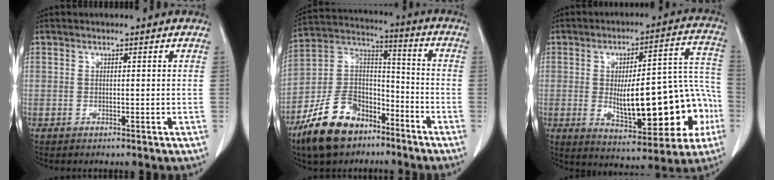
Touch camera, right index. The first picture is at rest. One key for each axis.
{"total": 15.1, "fx": -10.0, "fy": 8.2, "fz": 7.9, "tx": -0.165, "ty": 0.020, "tz": -0.185}
{"total": 20.2, "fx": -3.8, "fy": 6.6, "fz": 18.7, "tx": -0.213, "ty": 0.040, "tz": -0.029}